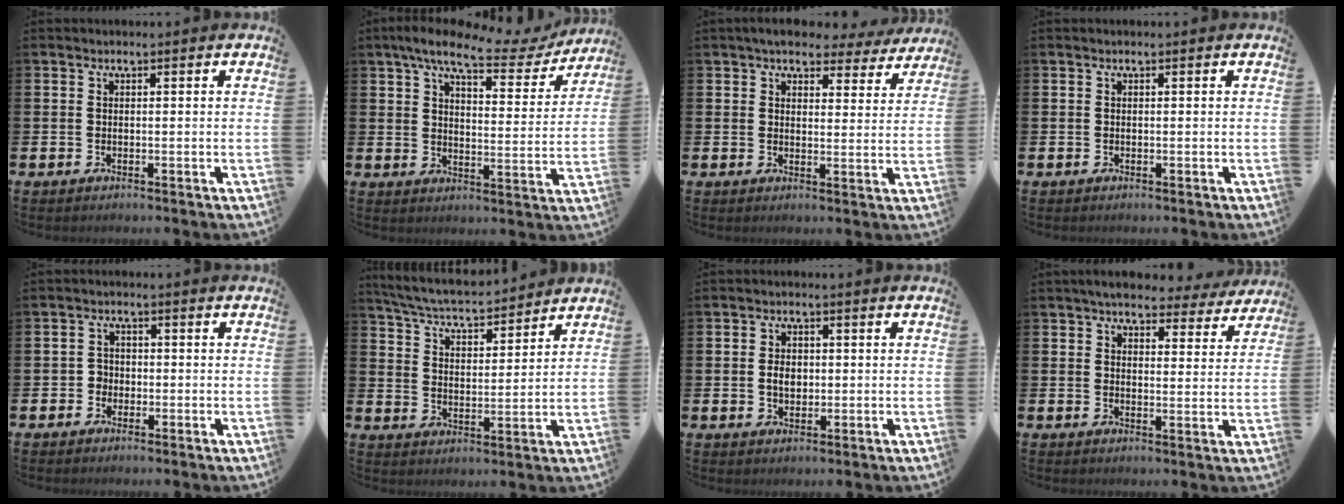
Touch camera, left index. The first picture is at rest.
{"total": 8.3, "force": [6.8, 2.2, 4.2], "torque": [-0.087, -0.033, 0.111]}
{"total": 5.4, "force": [4.8, 2.0, 1.3], "torque": [-0.031, -0.023, 0.085]}
{"total": 0.0}
{"total": 2.0, "force": [-0.8, 1.8, 0.3], "torque": [-0.008, 0.006, -0.021]}
{"total": 5.7, "force": [5.6, 0.6, 1.2], "torque": [-0.049, -0.040, 0.095]}
{"total": 2.7, "force": [0.1, 2.0, 1.8], "torque": [-0.019, 0.001, -0.005]}
{"total": 5.4, "force": [4.9, 1.8, 1.4], "torque": [-0.034, -0.024, 0.085]}